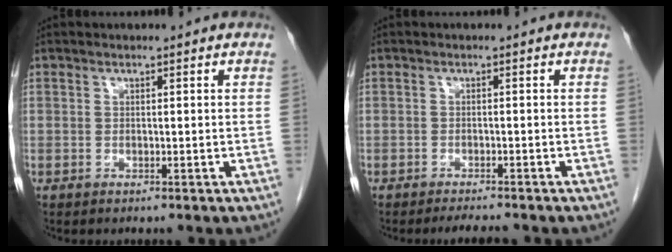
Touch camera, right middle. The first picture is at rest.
{"total": 2.6, "force": [-2.4, -0.2, 0.9], "torque": [-0.019, -0.011, -0.035]}